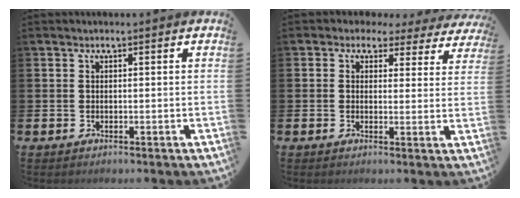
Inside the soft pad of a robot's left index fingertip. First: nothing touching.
{"total": 2.3, "force": [1.4, 1.9, 0.4], "torque": [-0.013, -0.011, 0.016]}